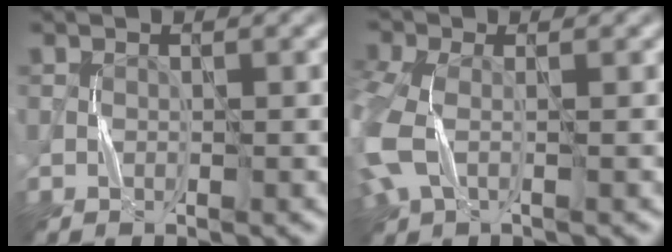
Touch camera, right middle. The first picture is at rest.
{"total": 4.7, "force": [-0.8, 2.8, 3.7], "torque": [-0.108, -0.005, -0.030]}